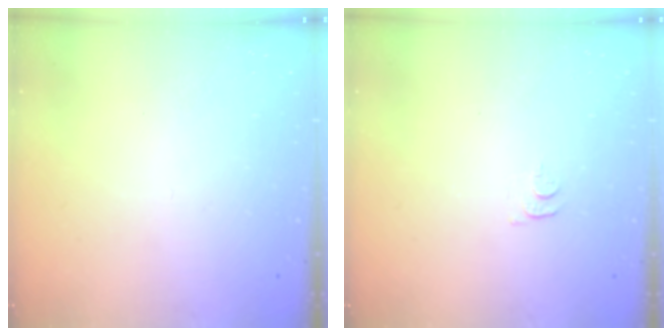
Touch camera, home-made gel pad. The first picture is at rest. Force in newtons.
{"total": 3.1, "press": 3.1, "slide": 0.5}